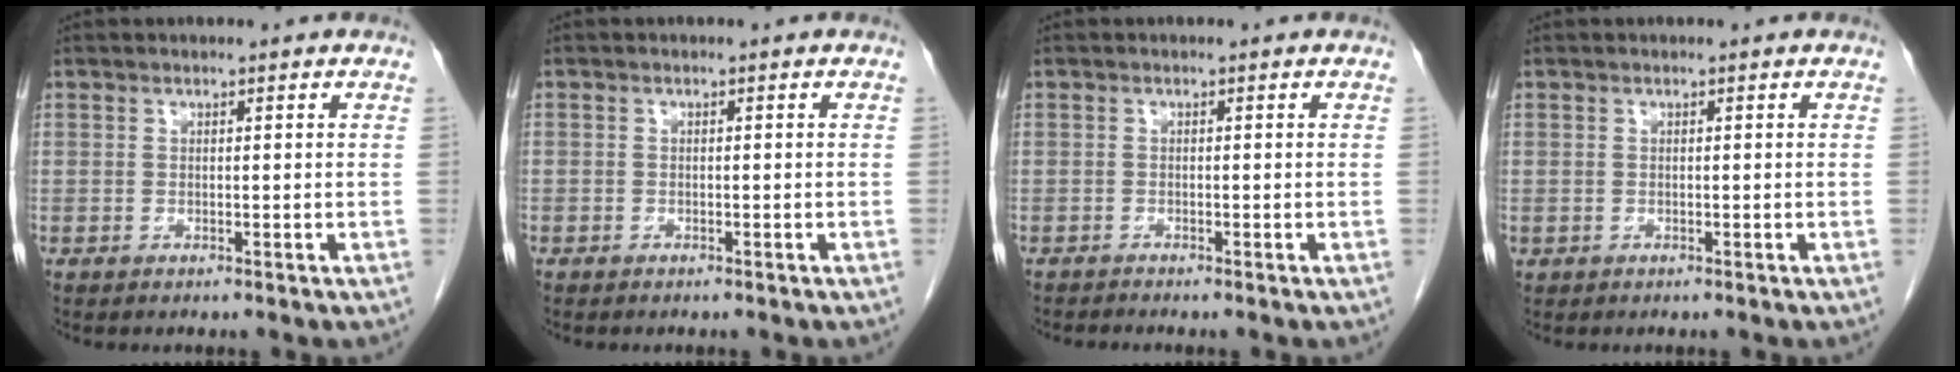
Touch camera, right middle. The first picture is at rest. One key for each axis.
{"total": 0.6, "fx": -0.4, "fy": 0.5, "fz": 0.0, "tx": -0.007, "ty": 0.003, "tz": -0.009}
{"total": 0.7, "fx": -0.6, "fy": -0.3, "fz": -0.1, "tx": -0.003, "ty": -0.006, "tz": -0.013}
{"total": 0.0}